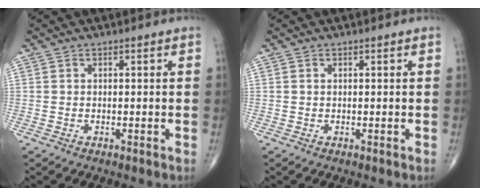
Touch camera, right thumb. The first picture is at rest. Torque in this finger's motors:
{"motor_torque": [0.04, -0.01, 0.04, 0.02, 0.00]}